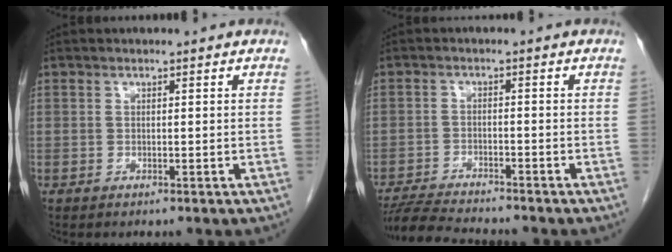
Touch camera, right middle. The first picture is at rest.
{"total": 7.2, "force": [-6.9, 0.0, 2.2], "torque": [-0.038, -0.016, -0.118]}